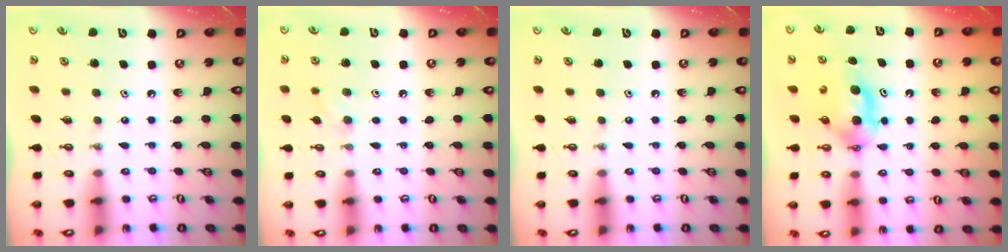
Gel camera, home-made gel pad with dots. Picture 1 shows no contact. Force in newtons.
{"total": 5.3, "press": 5.1, "slide": 1.4}
{"total": 0.0}
{"total": 6.8, "press": 5.9, "slide": 3.2}